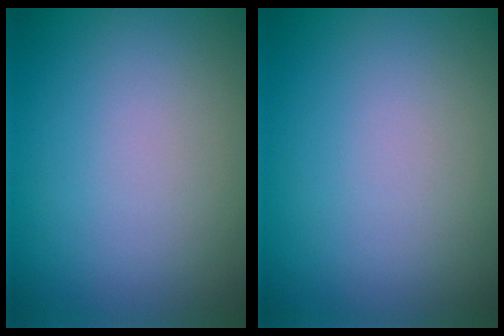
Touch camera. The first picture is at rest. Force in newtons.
{"total": 0.0}